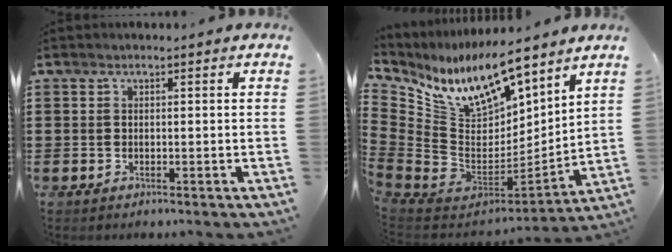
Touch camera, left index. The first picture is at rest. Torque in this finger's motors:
{"motor_torque": [2.14, 0.00, 0.67, 0.21]}